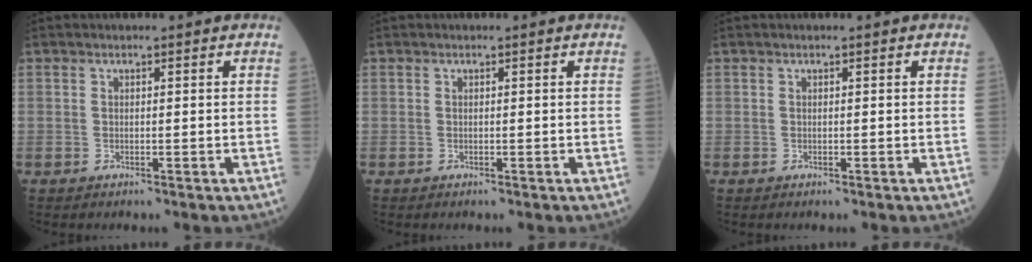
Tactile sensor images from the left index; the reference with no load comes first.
{"total": 0.0}
{"total": 0.0}